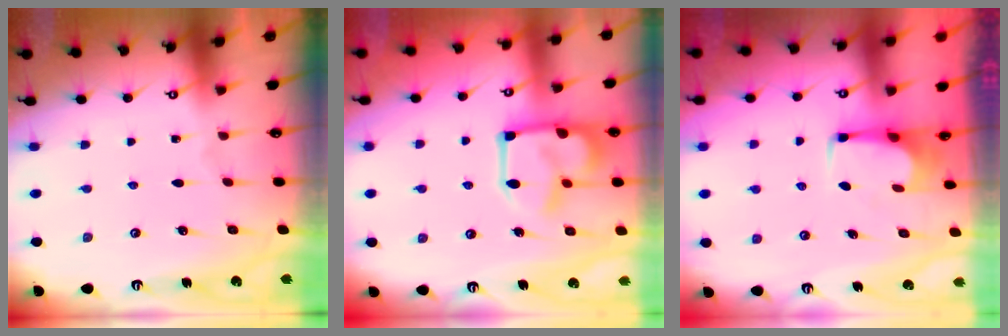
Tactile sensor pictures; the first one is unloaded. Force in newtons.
{"total": 15.1, "press": 15.0, "slide": 1.3}
{"total": 2.5, "press": 2.4, "slide": 0.4}